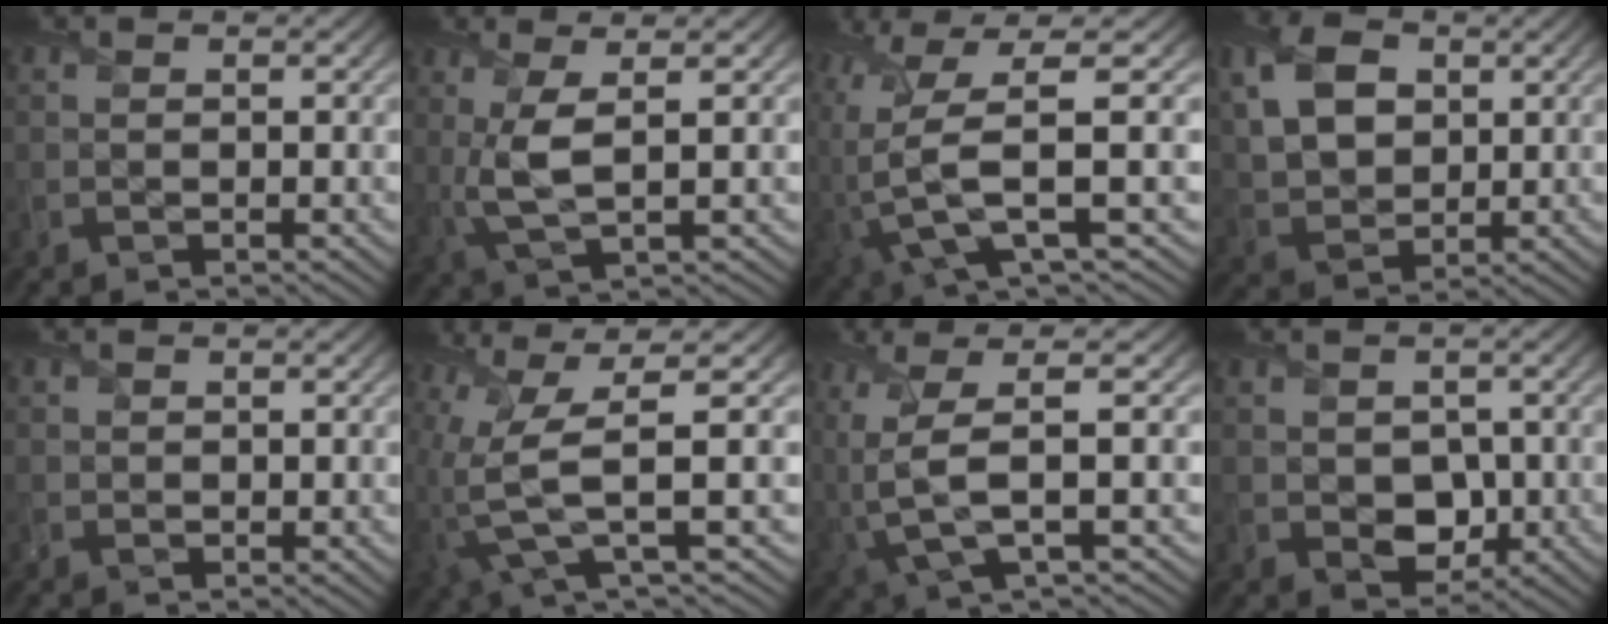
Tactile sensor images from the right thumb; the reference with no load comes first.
{"total": 4.8, "force": [0.8, 1.0, 4.6], "torque": [-0.109, 0.003, 0.018]}
{"total": 11.0, "force": [-1.6, 2.8, 10.5], "torque": [-0.224, 0.006, -0.036]}
{"total": 9.7, "force": [3.1, 6.6, 6.4], "torque": [-0.166, 0.015, 0.056]}
{"total": 1.0, "force": [0.7, 0.8, 0.2], "torque": [-0.005, -0.003, 0.015]}
{"total": 9.3, "force": [-1.1, 2.1, 9.0], "torque": [-0.194, 0.008, -0.032]}
{"total": 7.7, "force": [-0.1, 2.0, 7.4], "torque": [-0.170, 0.004, -0.003]}
{"total": 4.6, "force": [-0.2, 3.5, 2.9], "torque": [-0.065, -0.016, 0.002]}